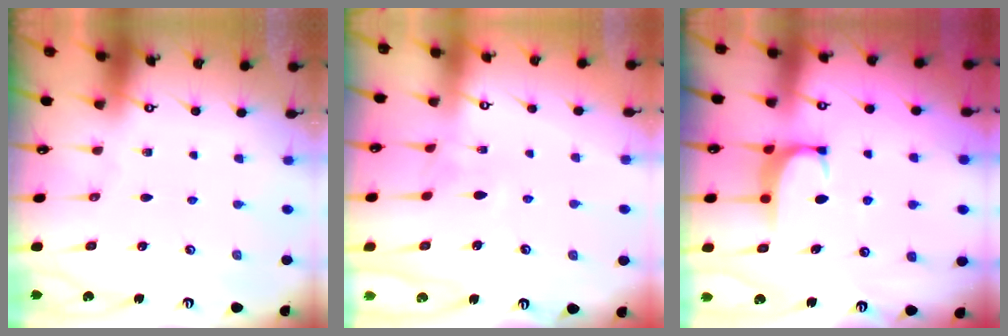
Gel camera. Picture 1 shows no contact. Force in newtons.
{"total": 3.0, "press": 3.0, "slide": 0.4}
{"total": 1.8, "press": 1.7, "slide": 0.5}